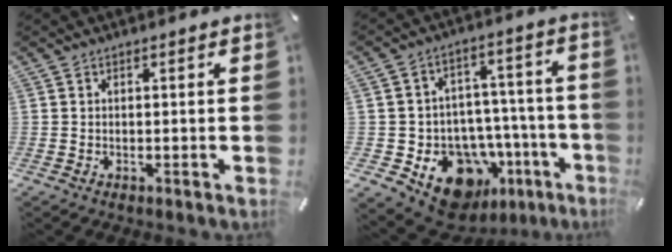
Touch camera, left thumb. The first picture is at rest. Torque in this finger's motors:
{"motor_torque": [2.04, 2.66, 0.39, 0.04, 0.25]}